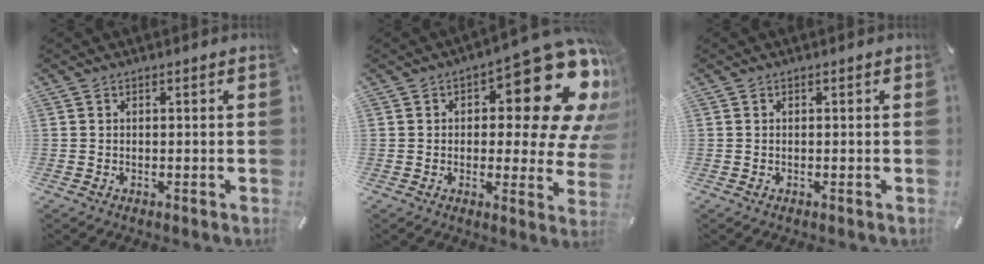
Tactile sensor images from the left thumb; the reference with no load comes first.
{"total": 21.3, "force": [9.5, 8.7, 17.1], "torque": [-0.202, -0.078, 0.150]}
{"total": 0.0}